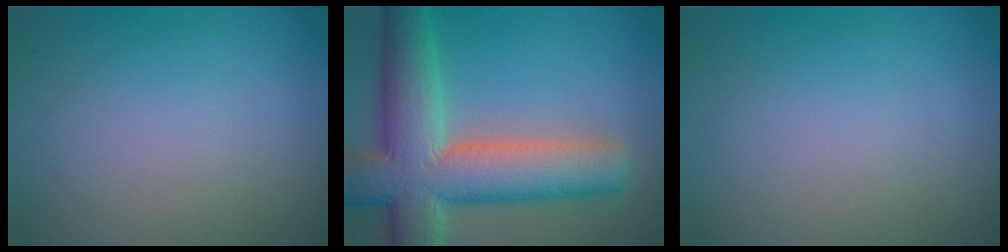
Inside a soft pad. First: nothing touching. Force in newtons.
{"total": 11.3, "press": 11.3, "slide": 0.9}
{"total": 0.0}